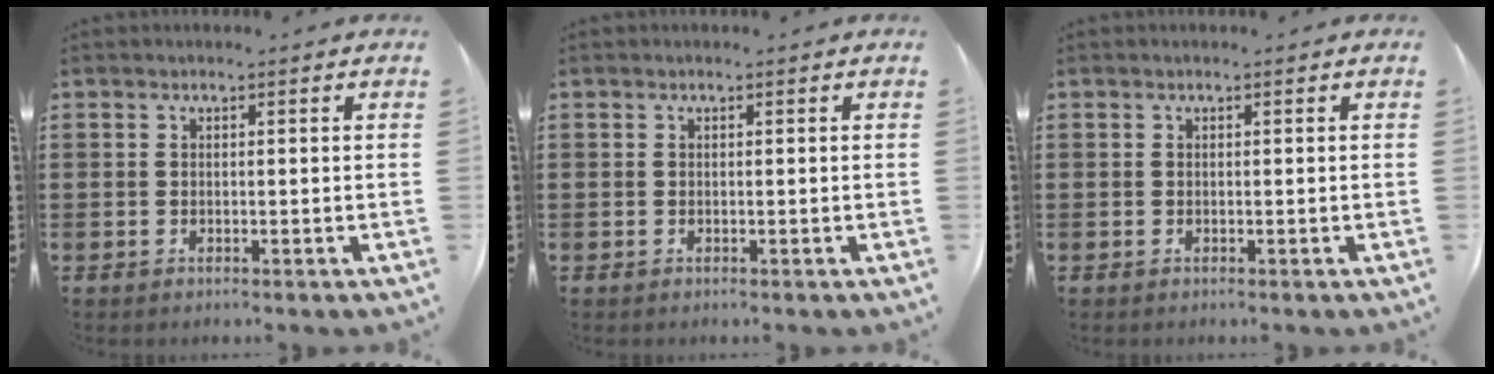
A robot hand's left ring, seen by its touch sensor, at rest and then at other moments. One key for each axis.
{"total": 0.0}
{"total": 0.0}